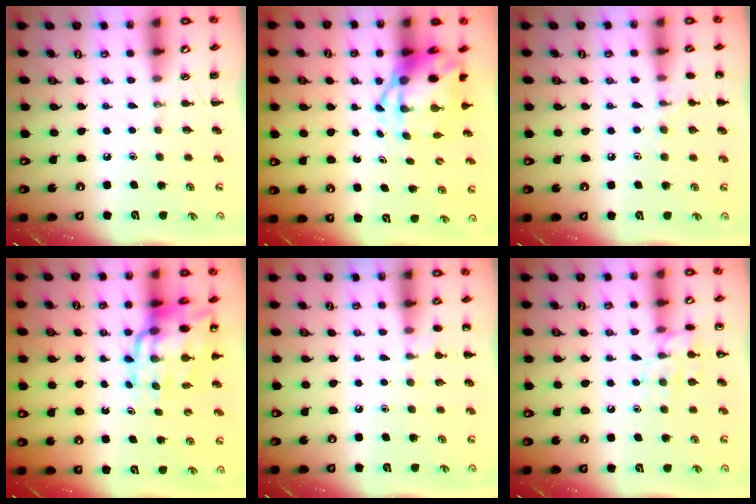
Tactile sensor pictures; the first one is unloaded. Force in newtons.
{"total": 6.0, "press": 5.8, "slide": 1.7}
{"total": 7.0, "press": 6.8, "slide": 1.8}
{"total": 16.0, "press": 15.4, "slide": 4.2}
{"total": 5.8, "press": 5.5, "slide": 1.9}
{"total": 11.2, "press": 11.1, "slide": 0.8}